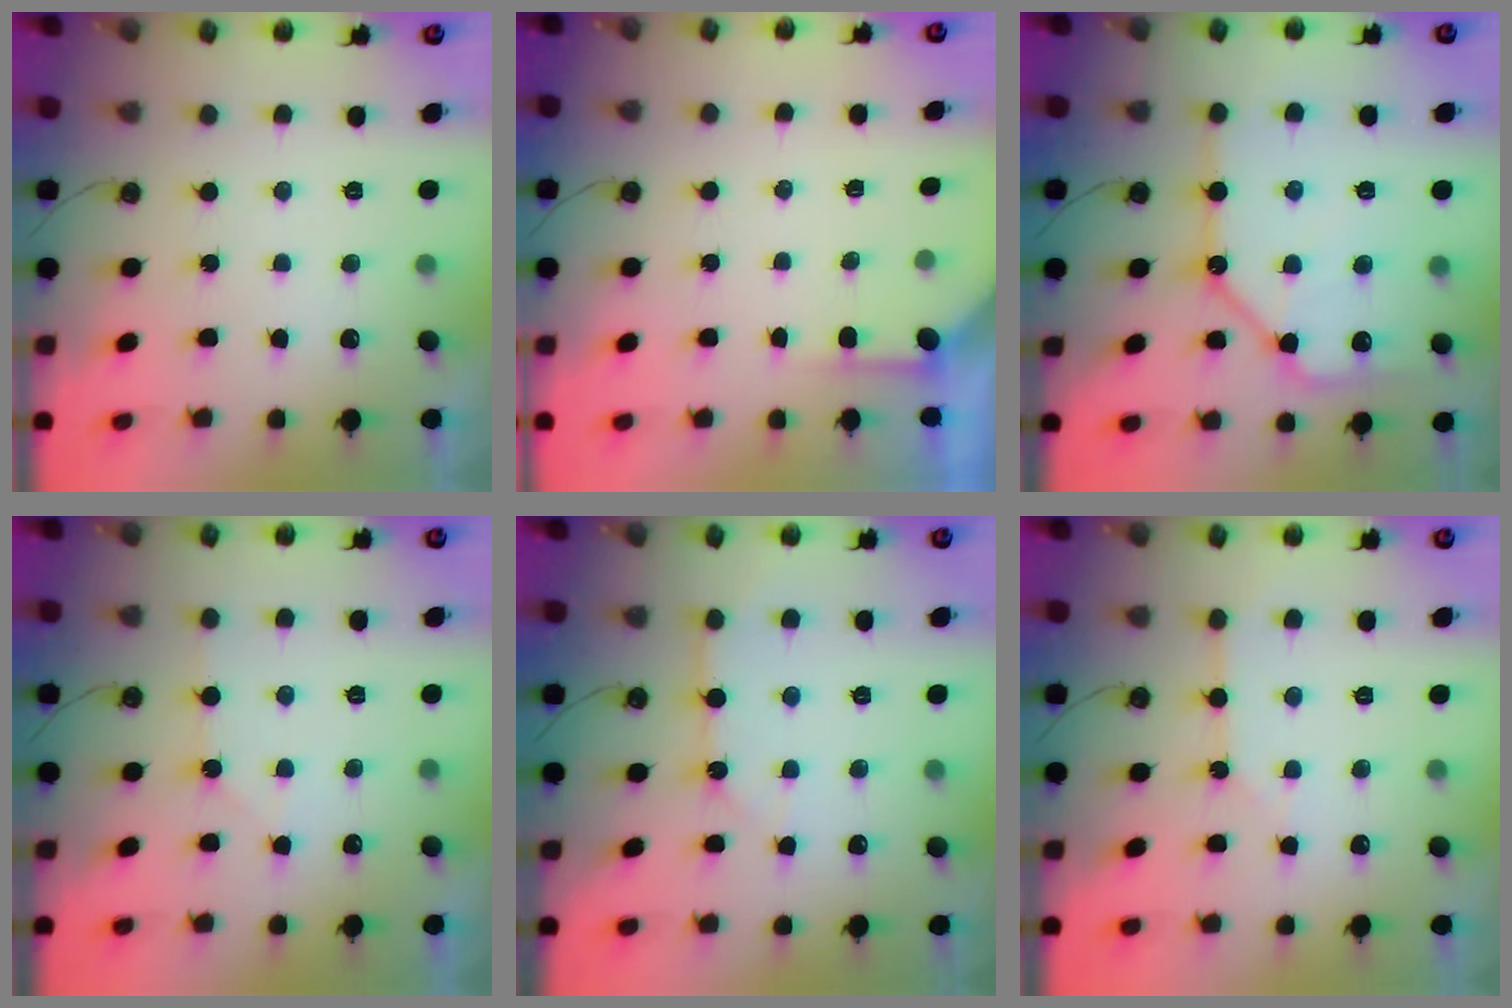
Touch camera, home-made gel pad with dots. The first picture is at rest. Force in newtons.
{"total": 1.6, "press": 1.6, "slide": 0.3}
{"total": 14.5, "press": 14.5, "slide": 1.5}
{"total": 6.2, "press": 6.1, "slide": 0.9}
{"total": 7.0, "press": 6.9, "slide": 0.7}
{"total": 3.0, "press": 3.0, "slide": 0.4}